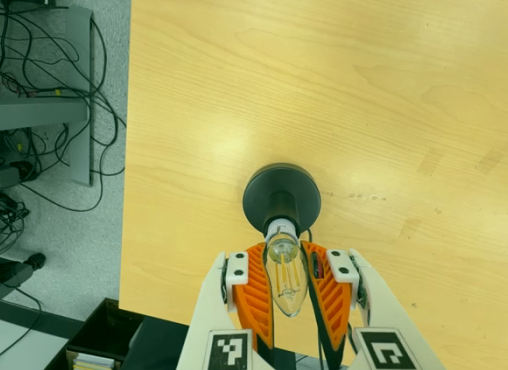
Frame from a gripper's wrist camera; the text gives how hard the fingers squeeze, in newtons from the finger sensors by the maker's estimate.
{"total": 21.8, "left": 22.0, "right": 21.6}